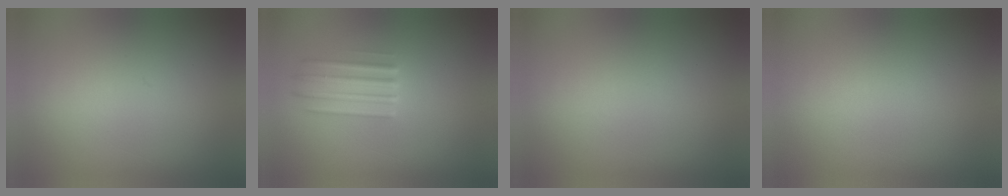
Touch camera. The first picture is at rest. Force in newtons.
{"total": 2.5}
{"total": 0.0}
{"total": 0.0}